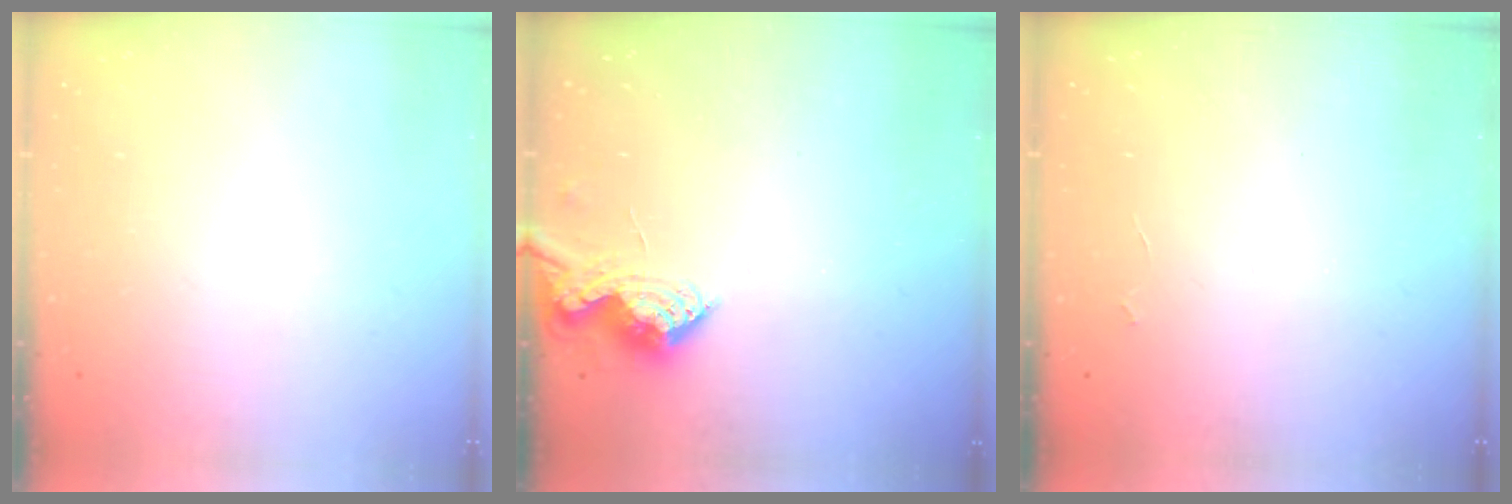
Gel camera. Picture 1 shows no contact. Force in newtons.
{"total": 9.1, "press": 9.1, "slide": 0.3}
{"total": 2.0, "press": 2.0, "slide": 0.4}